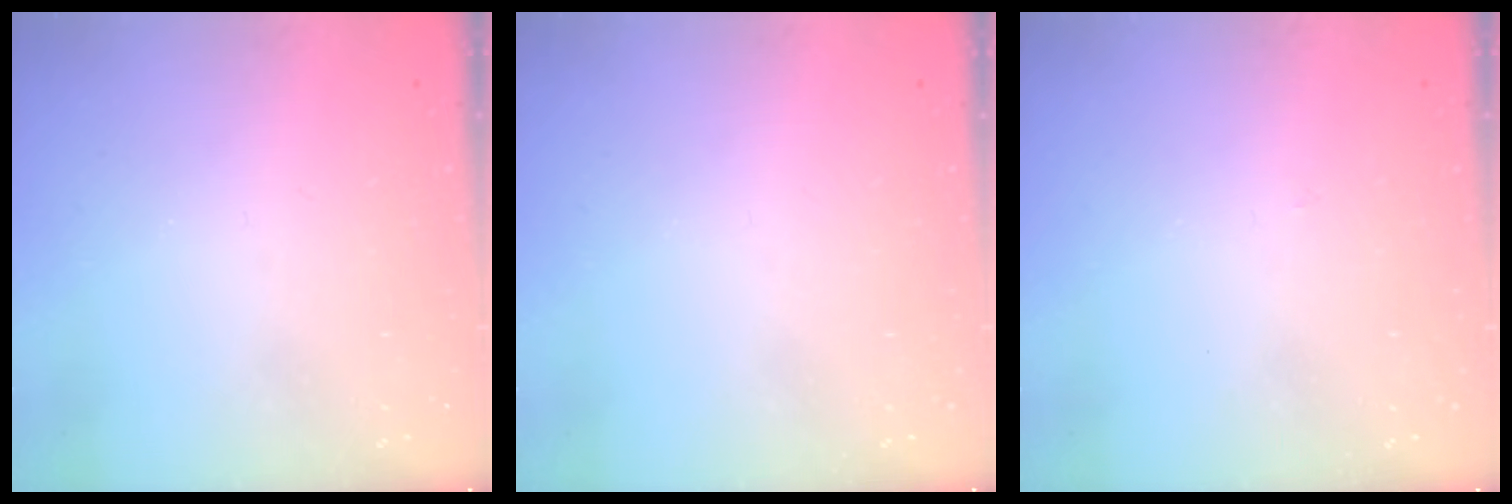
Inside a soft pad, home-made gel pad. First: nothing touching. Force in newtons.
{"total": 0.0}
{"total": 2.8, "press": 2.8, "slide": 0.4}